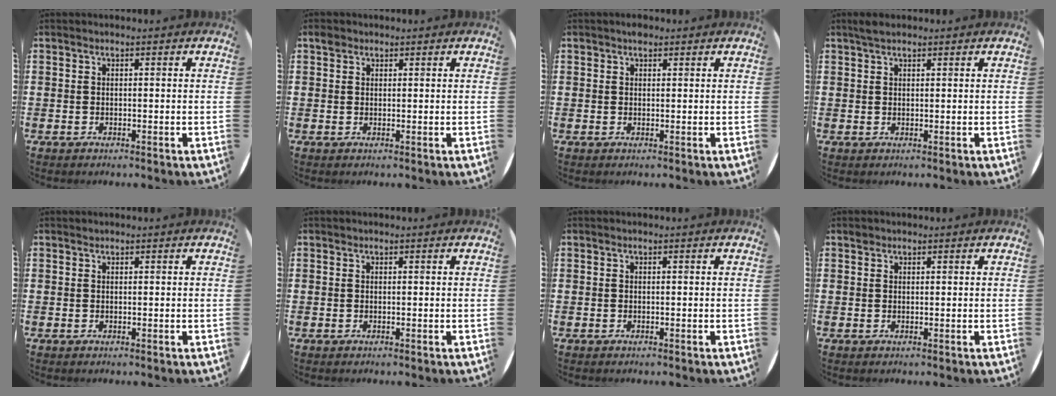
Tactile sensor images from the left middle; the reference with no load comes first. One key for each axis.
{"total": 1.2, "fx": 0.9, "fy": 0.8, "fz": 0.3, "tx": 0.001, "ty": 0.001, "tz": 0.016}
{"total": 0.9, "fx": 0.8, "fy": 0.5, "fz": 0.2, "tx": 0.003, "ty": 0.000, "tz": 0.013}
{"total": 1.6, "fx": 1.3, "fy": 0.6, "fz": 0.7, "tx": -0.008, "ty": 0.002, "tz": 0.023}
{"total": 0.0}
{"total": 0.0}
{"total": 0.0}
{"total": 0.7, "fx": 0.6, "fy": 0.3, "fz": 0.0, "tx": 0.006, "ty": -0.001, "tz": 0.009}